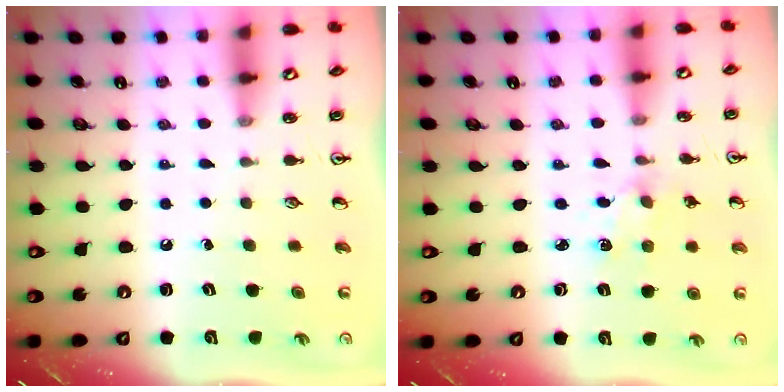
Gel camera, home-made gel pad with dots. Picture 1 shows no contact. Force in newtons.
{"total": 2.0, "press": 2.0, "slide": 0.3}